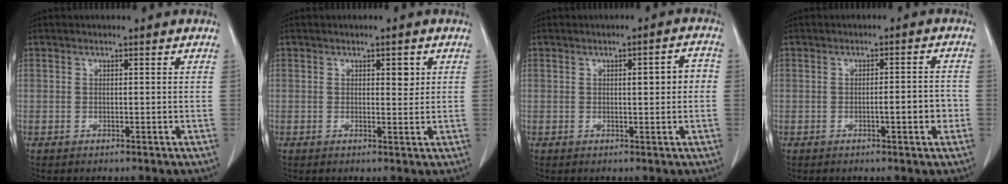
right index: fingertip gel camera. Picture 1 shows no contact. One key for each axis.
{"total": 2.1, "fx": 0.8, "fy": 0.9, "fz": 1.7, "tx": -0.022, "ty": -0.003, "tz": 0.012}
{"total": 3.9, "fx": 0.2, "fy": 0.9, "fz": 3.7, "tx": -0.051, "ty": 0.012, "tz": 0.002}
{"total": 4.0, "fx": -1.2, "fy": 0.8, "fz": 3.7, "tx": -0.054, "ty": 0.007, "tz": -0.013}